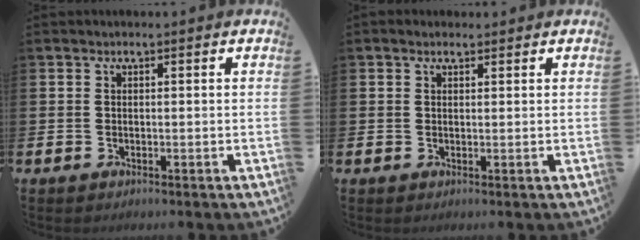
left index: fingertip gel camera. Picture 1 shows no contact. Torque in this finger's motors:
{"motor_torque": [1.30, -0.84, 0.24, 0.04]}